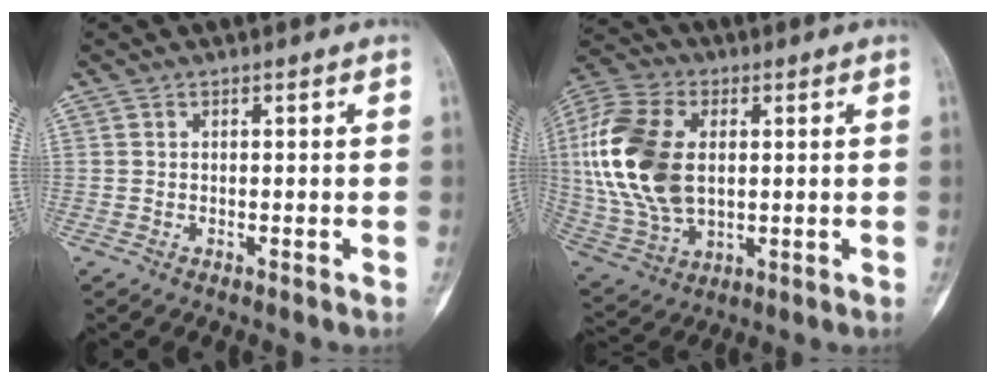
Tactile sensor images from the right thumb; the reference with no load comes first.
{"total": 19.7, "force": [2.4, 12.7, 14.8], "torque": [-0.319, -0.002, 0.049]}